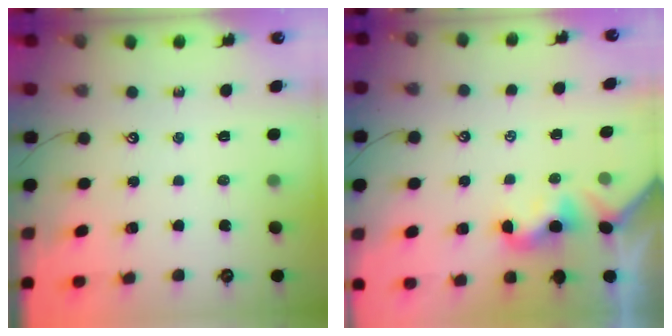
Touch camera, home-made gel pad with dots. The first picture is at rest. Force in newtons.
{"total": 1.8, "press": 1.7, "slide": 0.5}